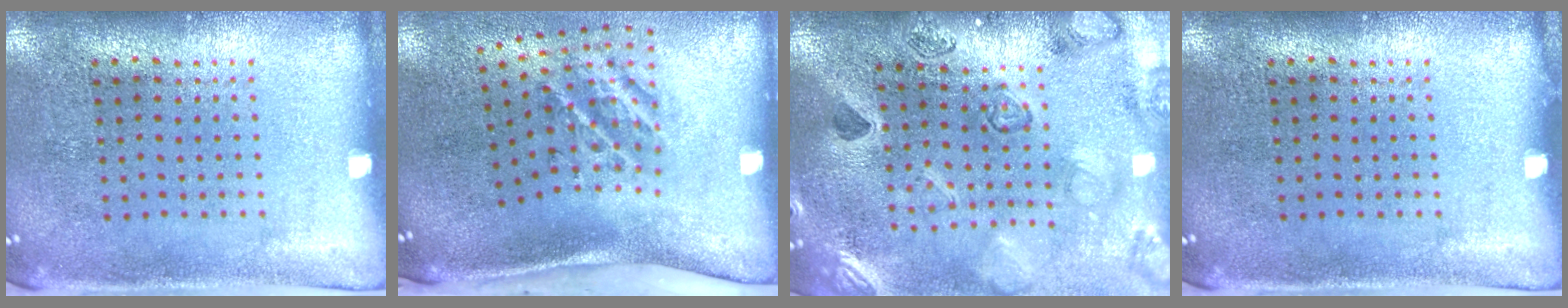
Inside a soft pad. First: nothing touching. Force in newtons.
{"total": 2.3, "press": 1.3, "slide": 1.9}
{"total": 2.3, "press": 2.3, "slide": 0.3}
{"total": 0.0}